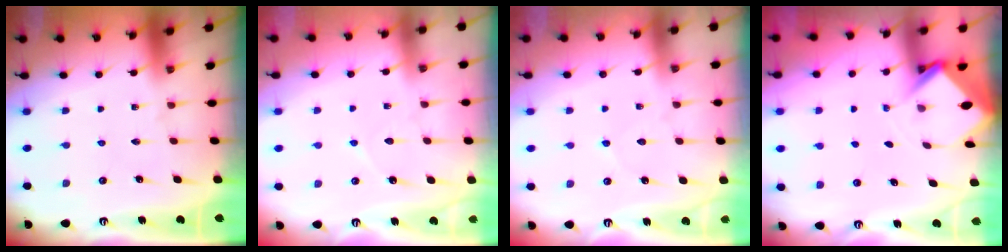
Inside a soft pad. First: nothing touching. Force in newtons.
{"total": 3.4, "press": 3.3, "slide": 0.4}
{"total": 2.3, "press": 2.3, "slide": 0.3}
{"total": 2.9, "press": 2.9, "slide": 0.2}